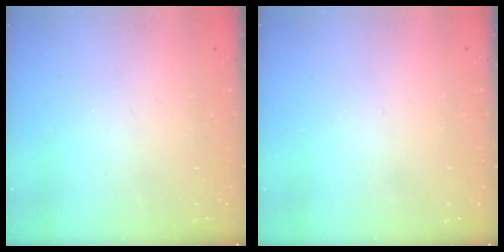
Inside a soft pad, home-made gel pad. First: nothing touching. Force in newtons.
{"total": 0.0}